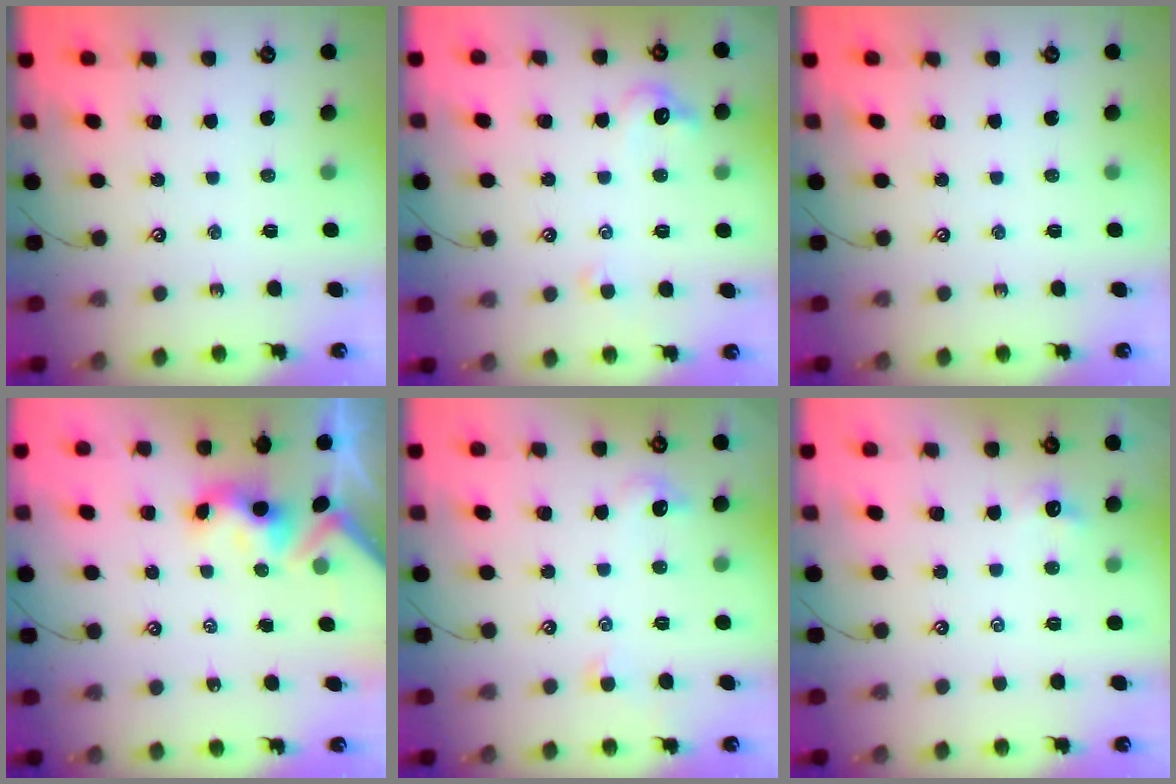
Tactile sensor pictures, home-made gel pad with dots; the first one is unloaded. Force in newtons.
{"total": 2.6, "press": 2.5, "slide": 0.5}
{"total": 0.0}
{"total": 3.3, "press": 3.3, "slide": 0.3}
{"total": 1.5, "press": 1.3, "slide": 0.6}
{"total": 0.7, "press": 0.3, "slide": 0.6}